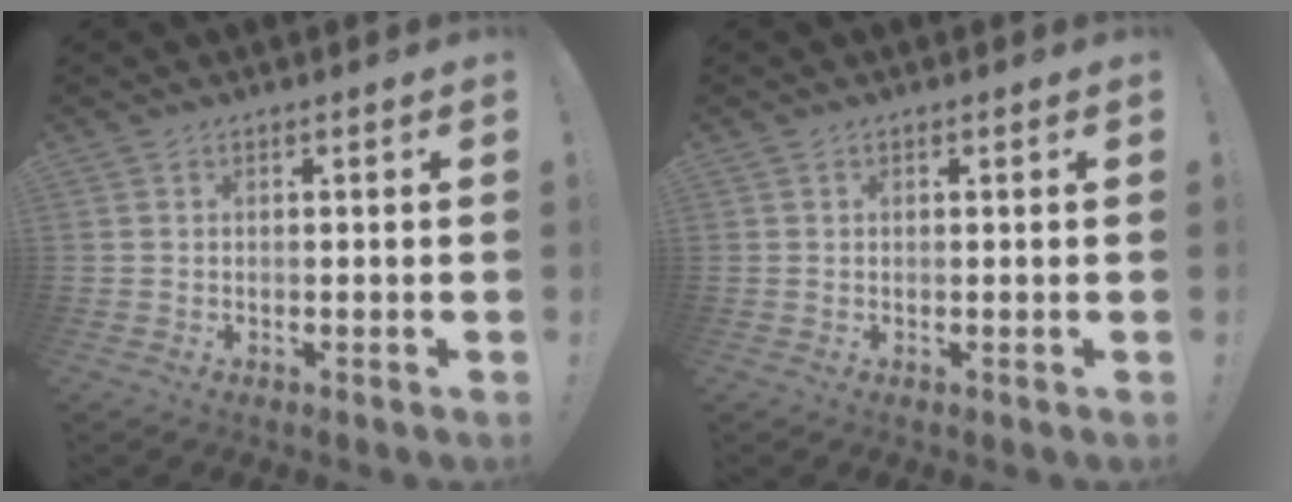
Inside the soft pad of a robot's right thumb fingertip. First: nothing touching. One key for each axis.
{"total": 0.0}